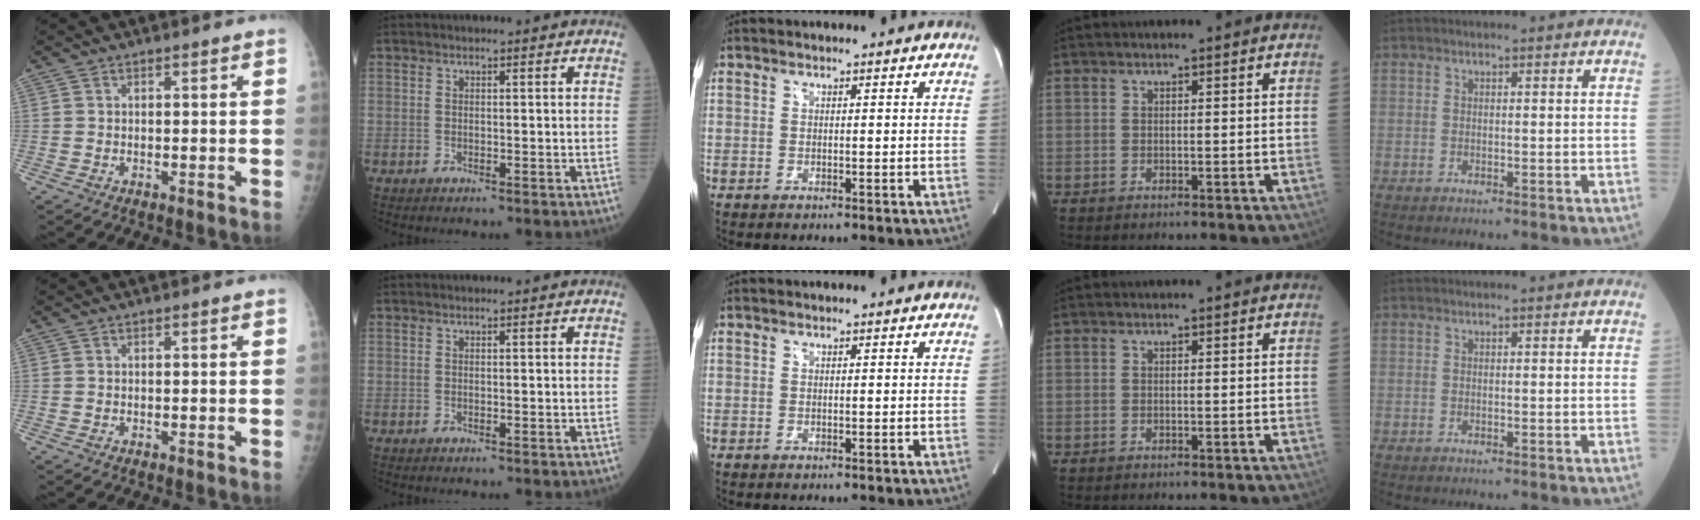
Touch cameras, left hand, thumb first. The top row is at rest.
{}